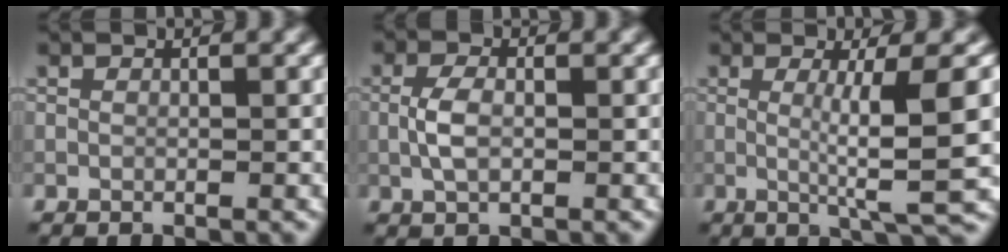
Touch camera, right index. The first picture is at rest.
{"total": 2.5, "force": [-0.3, 1.3, 2.1], "torque": [-0.048, 0.001, -0.008]}
{"total": 7.9, "force": [0.2, 1.2, 7.8], "torque": [-0.110, -0.004, 0.006]}